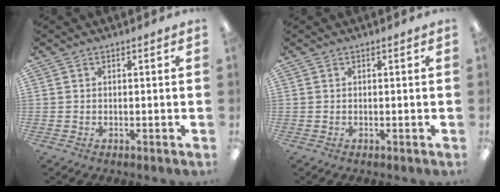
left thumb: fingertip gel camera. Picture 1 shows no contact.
{"total": 0.0}